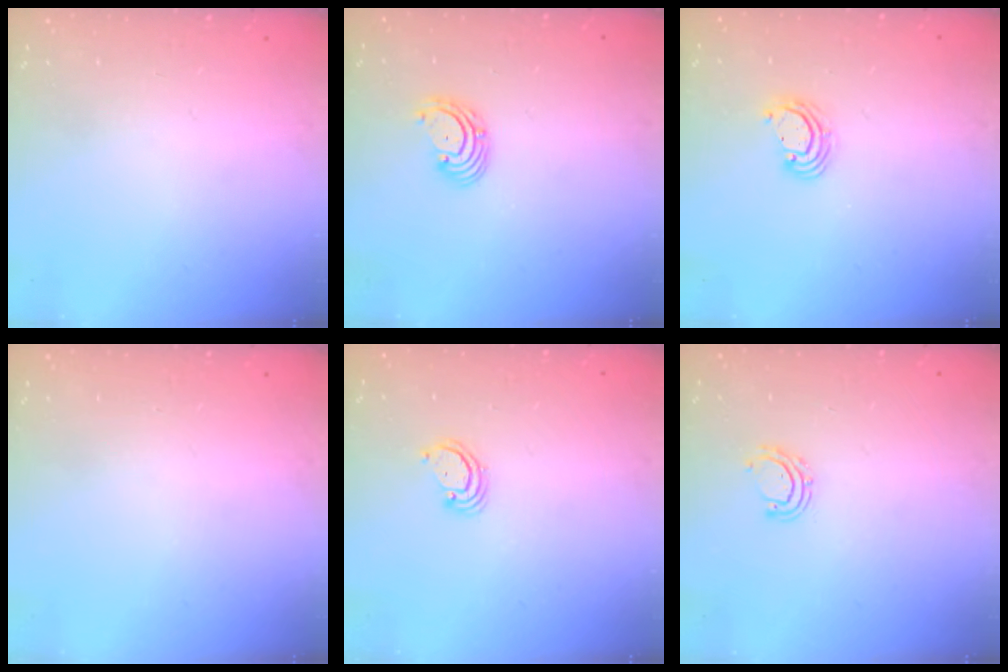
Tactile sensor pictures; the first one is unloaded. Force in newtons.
{"total": 2.7, "press": 2.7, "slide": 0.1}
{"total": 3.7, "press": 3.7, "slide": 0.2}
{"total": 0.0}
{"total": 2.6, "press": 2.6, "slide": 0.2}
{"total": 6.1, "press": 5.9, "slide": 1.4}